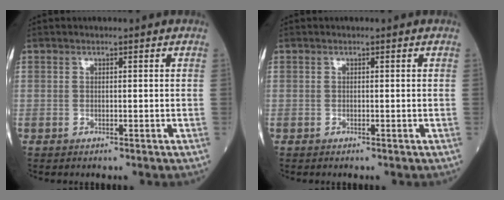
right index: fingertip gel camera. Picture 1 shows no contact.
{"total": 0.0}